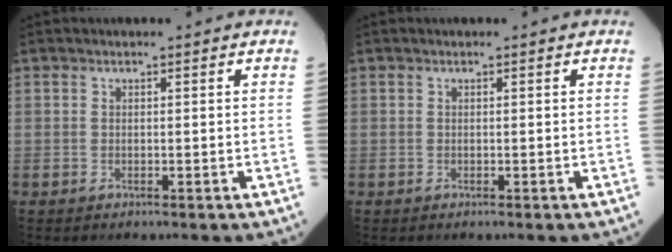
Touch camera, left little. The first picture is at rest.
{"total": 0.0}